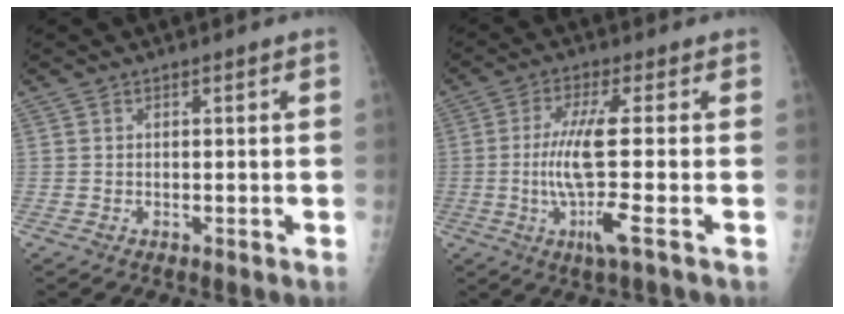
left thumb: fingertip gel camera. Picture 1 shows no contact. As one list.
[{"total": 9.9, "force": [-1.7, -0.4, 9.7], "torque": [-0.212, -0.008, -0.039]}]